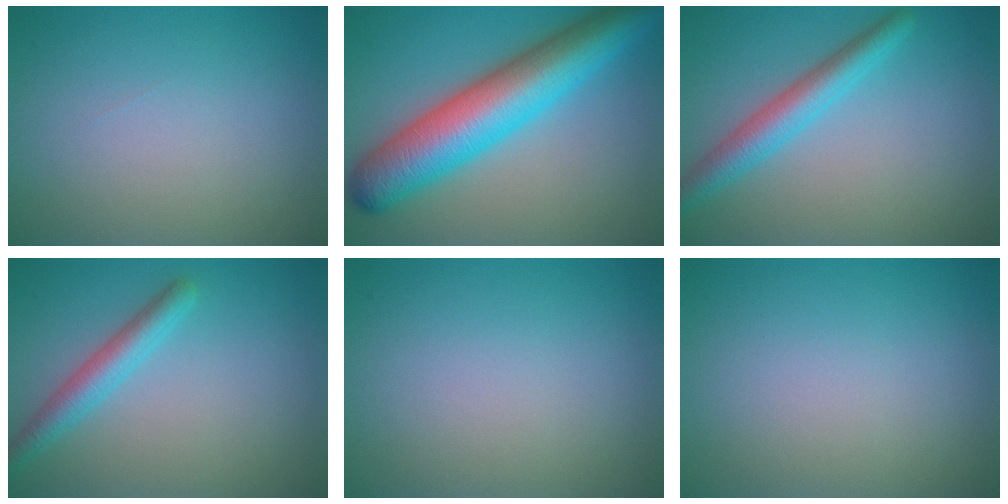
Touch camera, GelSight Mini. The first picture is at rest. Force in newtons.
{"total": 10.9, "press": 10.9, "slide": 0.1}
{"total": 3.8, "press": 3.8, "slide": 0.2}
{"total": 2.9, "press": 2.9, "slide": 0.1}
{"total": 0.0}
{"total": 0.0}